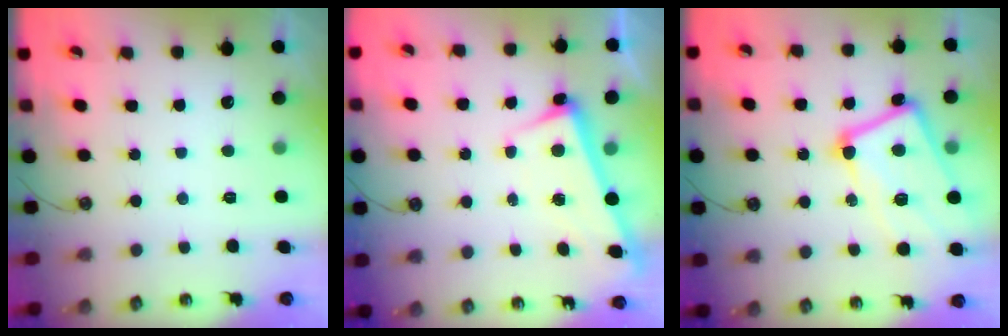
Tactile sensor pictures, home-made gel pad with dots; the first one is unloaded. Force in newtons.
{"total": 2.6, "press": 2.5, "slide": 0.7}
{"total": 13.8, "press": 13.7, "slide": 1.6}